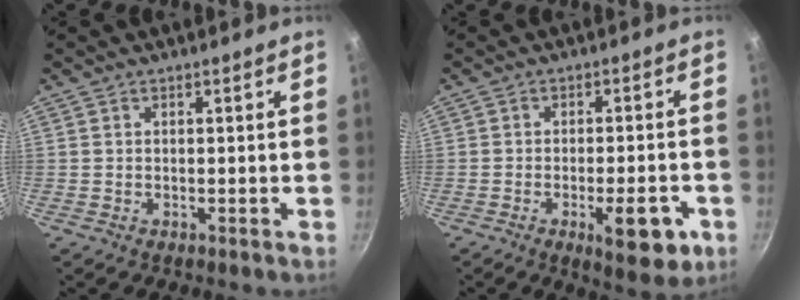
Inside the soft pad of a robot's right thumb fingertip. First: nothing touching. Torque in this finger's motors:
{"motor_torque": [1.41, 0.67, 0.74, -0.04, 0.23]}